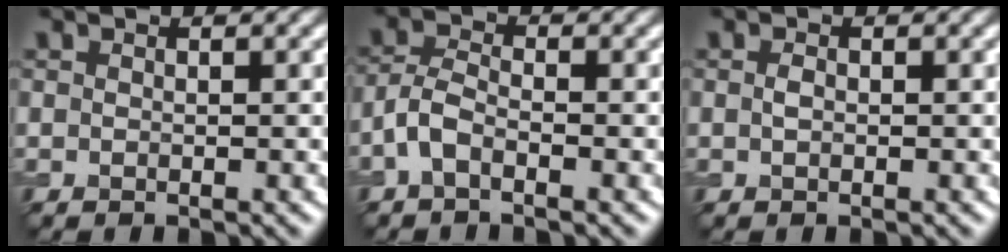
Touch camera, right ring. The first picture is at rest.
{"total": 2.4, "force": [-1.3, 1.0, 1.7], "torque": [-0.037, 0.005, -0.035]}
{"total": 0.7, "force": [0.0, 0.4, 0.5], "torque": [-0.014, 0.000, 0.000]}